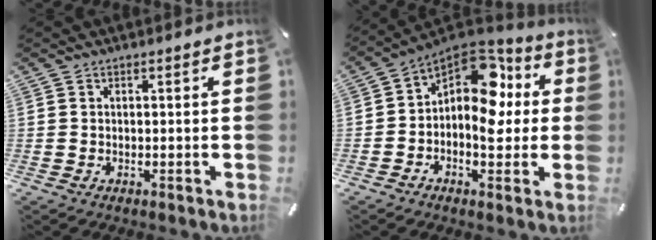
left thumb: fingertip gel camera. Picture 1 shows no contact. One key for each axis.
{"total": 13.7, "fx": 2.4, "fy": 8.9, "fz": 10.1, "tx": -0.154, "ty": -0.022, "tz": 0.039}